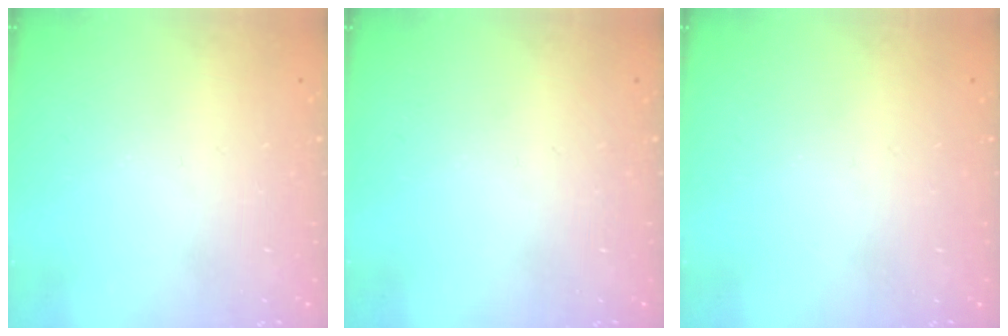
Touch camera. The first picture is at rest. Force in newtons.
{"total": 0.0}
{"total": 0.0}